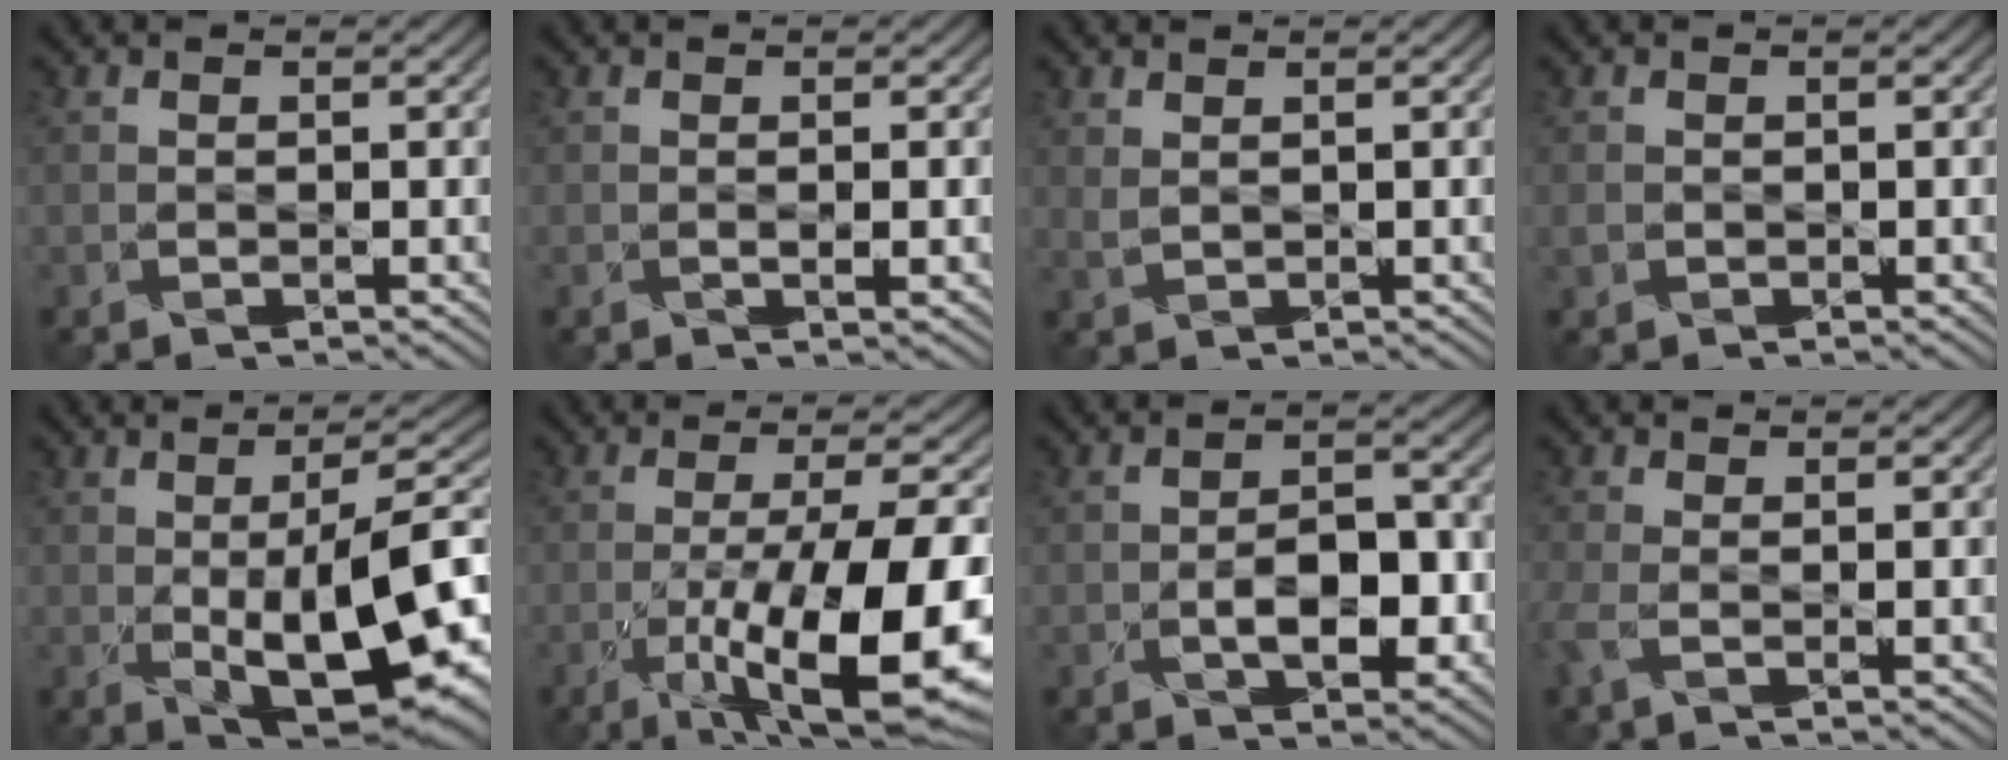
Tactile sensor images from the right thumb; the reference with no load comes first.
{"total": 1.5, "force": [-0.2, 0.5, 1.4], "torque": [-0.021, -0.005, -0.001]}
{"total": 1.3, "force": [1.3, 0.2, 0.2], "torque": [-0.013, 0.001, 0.029]}
{"total": 0.8, "force": [0.1, 0.8, -0.2], "torque": [0.005, -0.006, 0.003]}
{"total": 14.4, "force": [-2.7, 5.9, 12.8], "torque": [-0.192, -0.023, -0.030]}
{"total": 15.6, "force": [-6.0, 4.2, 13.8], "torque": [-0.225, -0.004, -0.092]}
{"total": 5.5, "force": [-1.8, 3.0, 4.3], "torque": [-0.061, 0.006, -0.029]}
{"total": 2.0, "force": [-0.8, 0.2, 1.9], "torque": [-0.052, -0.003, -0.021]}